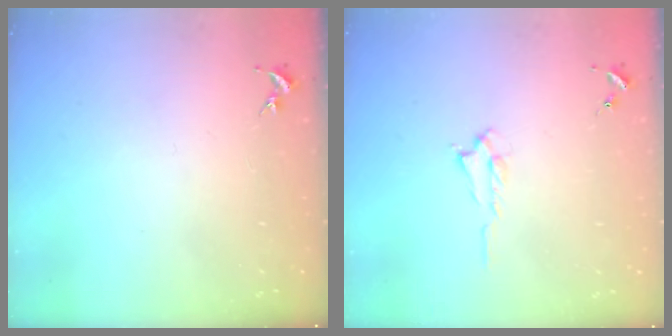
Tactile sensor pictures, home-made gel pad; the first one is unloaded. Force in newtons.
{"total": 0.7, "press": 0.6, "slide": 0.2}